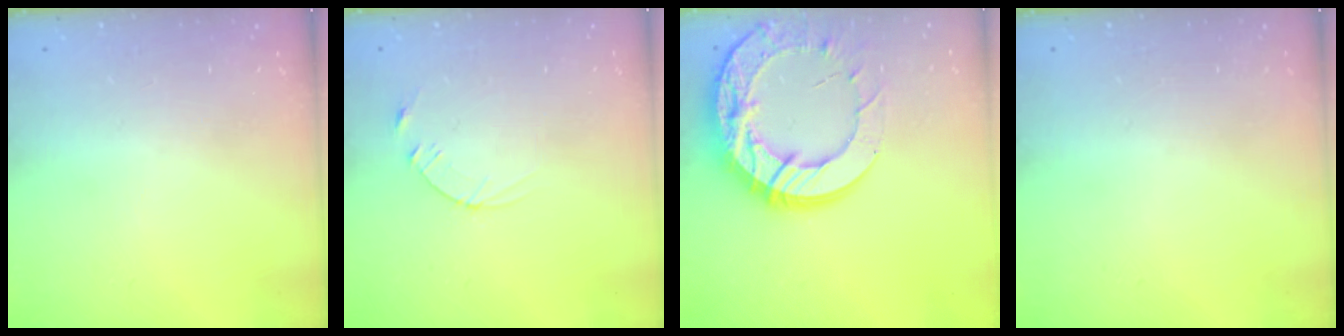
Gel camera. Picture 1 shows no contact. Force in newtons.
{"total": 2.5, "press": 2.5, "slide": 0.3}
{"total": 21.2, "press": 21.1, "slide": 2.1}
{"total": 0.0}